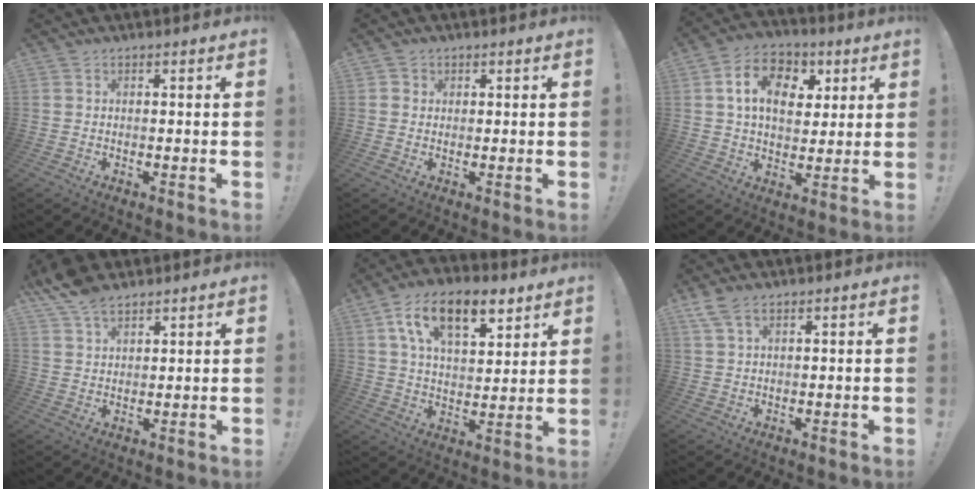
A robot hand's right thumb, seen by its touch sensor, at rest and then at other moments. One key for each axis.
{"total": 1.4, "fx": 0.6, "fy": 1.2, "fz": 0.3, "tx": 0.000, "ty": -0.002, "tz": 0.009}
{"total": 13.7, "fx": 4.4, "fy": 9.3, "fz": 9.1, "tx": -0.139, "ty": -0.010, "tz": 0.082}
{"total": 7.9, "fx": 6.3, "fy": 3.6, "fz": 3.1, "tx": -0.053, "ty": -0.036, "tz": 0.121}
{"total": 16.0, "fx": 8.6, "fy": 7.9, "fz": 11.0, "tx": -0.174, "ty": -0.030, "tz": 0.149}
{"total": 4.8, "fx": 3.2, "fy": 2.1, "fz": 2.8, "tx": -0.053, "ty": -0.009, "tz": 0.062}